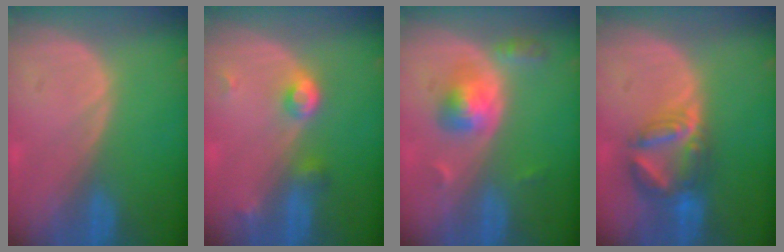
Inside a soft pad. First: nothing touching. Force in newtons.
{"total": 3.8, "press": 3.6, "slide": 1.3}
{"total": 5.1, "press": 4.8, "slide": 1.6}
{"total": 6.8, "press": 6.6, "slide": 1.7}